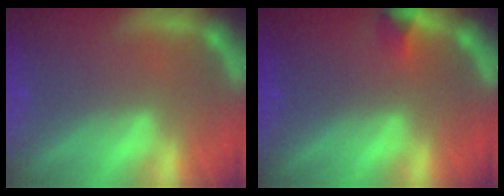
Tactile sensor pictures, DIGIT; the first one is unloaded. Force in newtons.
{"total": 1.4}